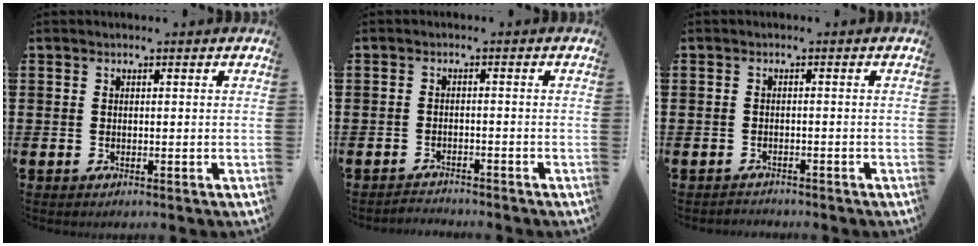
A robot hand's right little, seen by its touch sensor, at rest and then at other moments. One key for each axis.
{"total": 1.5, "fx": -1.4, "fy": -0.1, "fz": -0.5, "tx": 0.005, "ty": 0.002, "tz": -0.030}
{"total": 1.1, "fx": -1.0, "fy": -0.1, "fz": -0.4, "tx": 0.006, "ty": 0.002, "tz": -0.021}